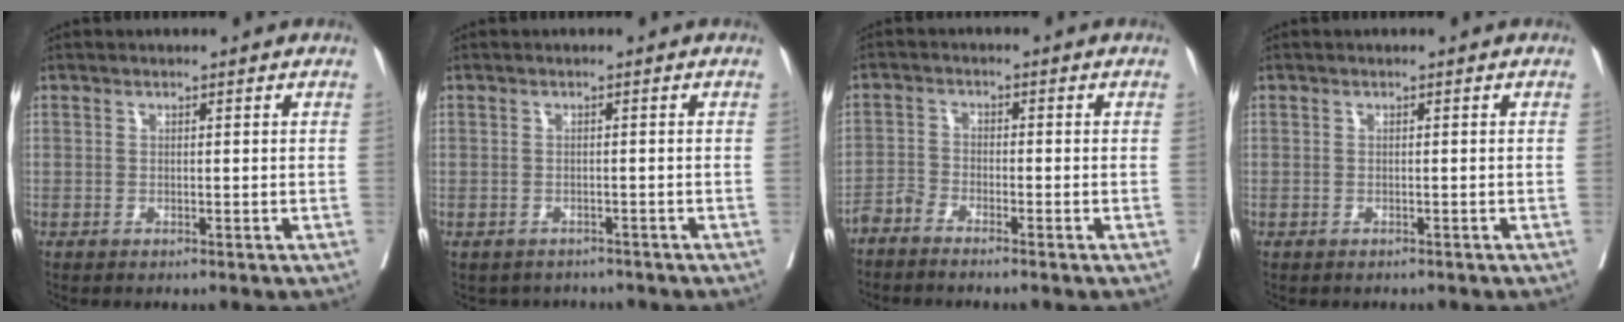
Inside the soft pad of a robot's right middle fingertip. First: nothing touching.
{"total": 3.5, "force": [-3.2, 1.5, -0.1], "torque": [0.003, 0.005, -0.042]}
{"total": 2.5, "force": [-2.4, 0.1, 0.9], "torque": [-0.020, -0.002, -0.053]}
{"total": 0.9, "force": [-0.8, 0.5, 0.1], "torque": [-0.007, 0.002, -0.013]}